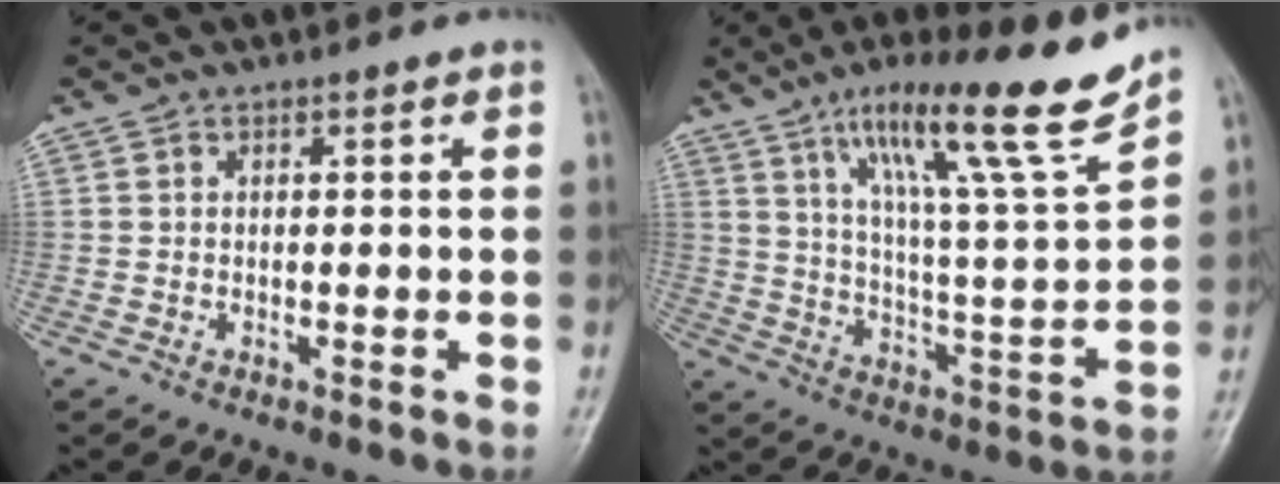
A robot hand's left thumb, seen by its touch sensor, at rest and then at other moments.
{"total": 19.8, "force": [13.5, 1.5, 14.3], "torque": [-0.206, -0.070, 0.220]}